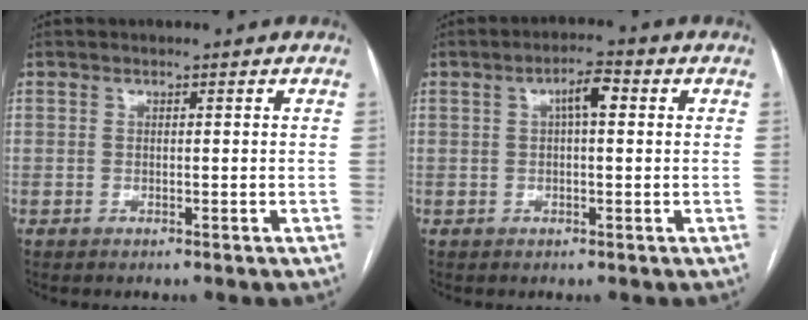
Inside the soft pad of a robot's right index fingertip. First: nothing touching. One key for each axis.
{"total": 4.1, "fx": 1.1, "fy": 1.1, "fz": 3.8, "tx": -0.067, "ty": 0.016, "tz": 0.017}